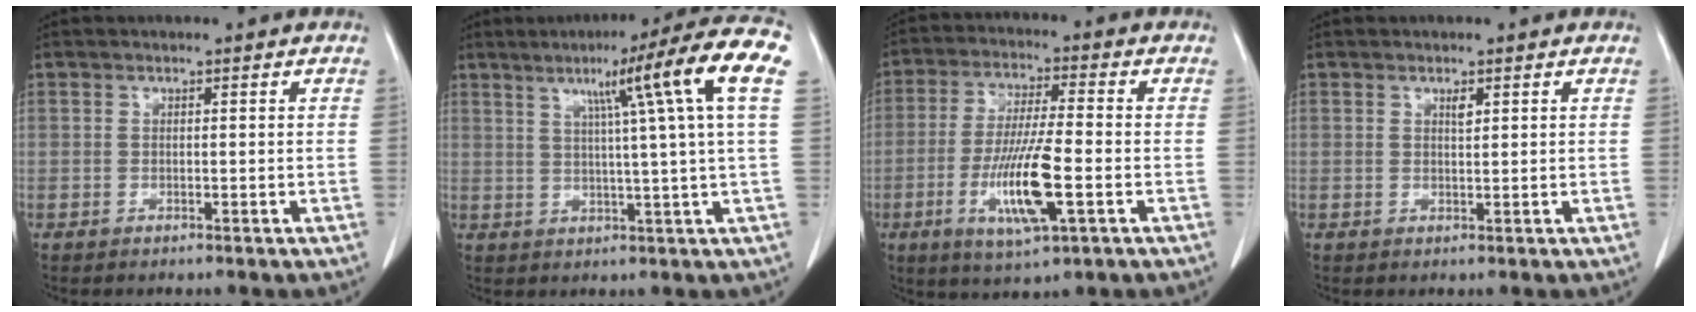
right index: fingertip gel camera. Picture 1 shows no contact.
{"total": 15.1, "force": [5.6, -1.9, 13.9], "torque": [-0.186, 0.019, 0.068]}
{"total": 11.7, "force": [-3.4, 1.4, 11.1], "torque": [-0.216, -0.016, -0.061]}
{"total": 1.2, "force": [0.7, 0.3, 0.9], "torque": [-0.016, -0.005, 0.013]}